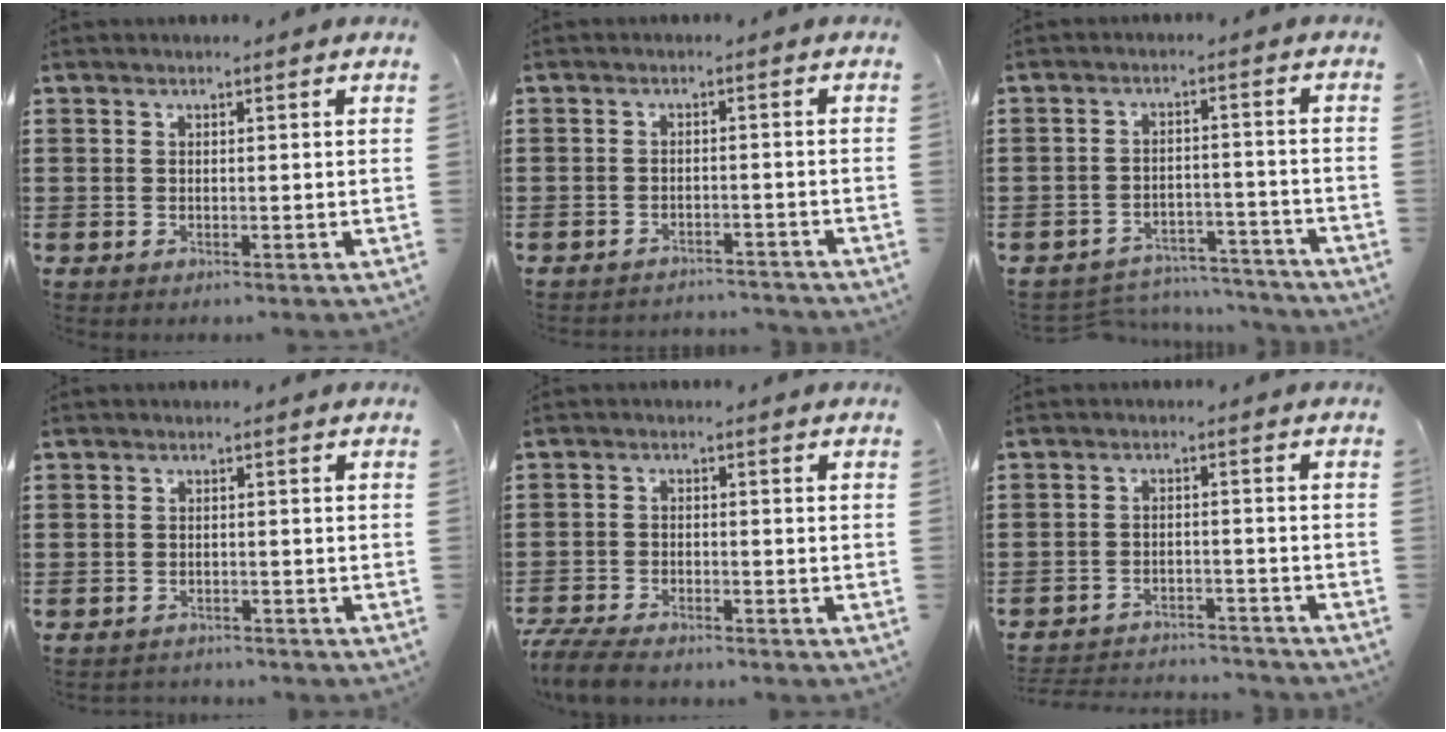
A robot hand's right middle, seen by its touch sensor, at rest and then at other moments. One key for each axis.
{"total": 2.4, "fx": -2.4, "fy": 0.3, "fz": -0.2, "tx": -0.003, "ty": 0.002, "tz": -0.054}
{"total": 5.1, "fx": -5.0, "fy": 0.9, "fz": 0.5, "tx": -0.014, "ty": 0.009, "tz": -0.104}
{"total": 1.6, "fx": -1.5, "fy": 0.5, "fz": -0.3, "tx": 0.001, "ty": 0.005, "tz": -0.036}
{"total": 5.0, "fx": -4.7, "fy": 0.9, "fz": 1.5, "tx": -0.041, "ty": 0.000, "tz": -0.098}
{"total": 3.4, "fx": -3.4, "fy": 0.4, "fz": 0.1, "tx": -0.008, "ty": 0.003, "tz": -0.073}